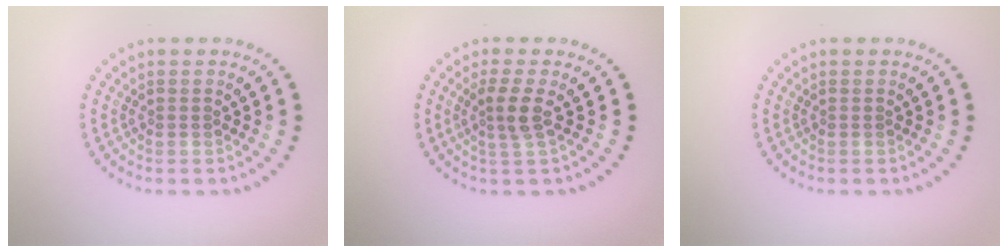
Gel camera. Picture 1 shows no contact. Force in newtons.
{"total": 2.2, "press": 1.8, "slide": 1.3}
{"total": 0.0}